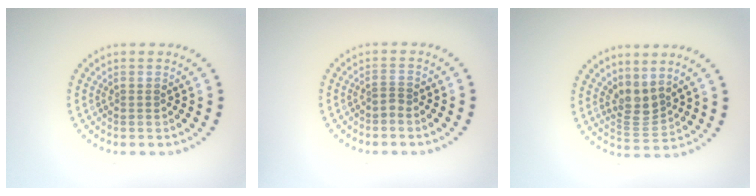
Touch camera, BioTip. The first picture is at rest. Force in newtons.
{"total": 0.8, "press": 0.4, "slide": 0.7}
{"total": 2.7, "press": 2.0, "slide": 1.7}